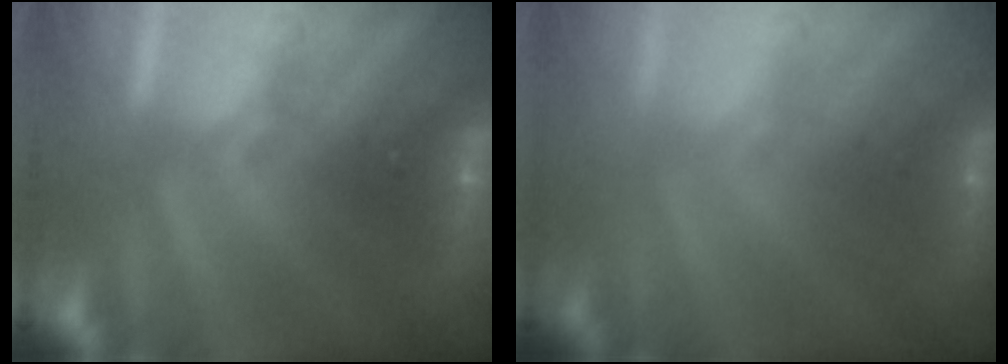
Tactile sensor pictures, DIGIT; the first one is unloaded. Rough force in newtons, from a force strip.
{"total": 1.7}